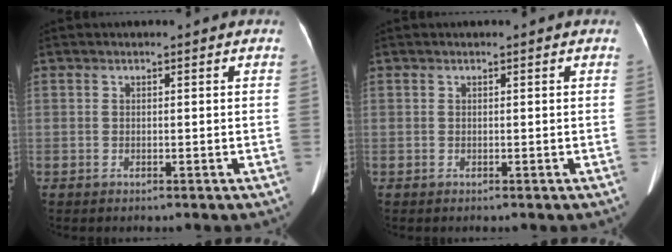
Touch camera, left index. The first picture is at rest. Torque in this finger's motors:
{"motor_torque": [-0.06, -0.02, -0.01, 0.00]}